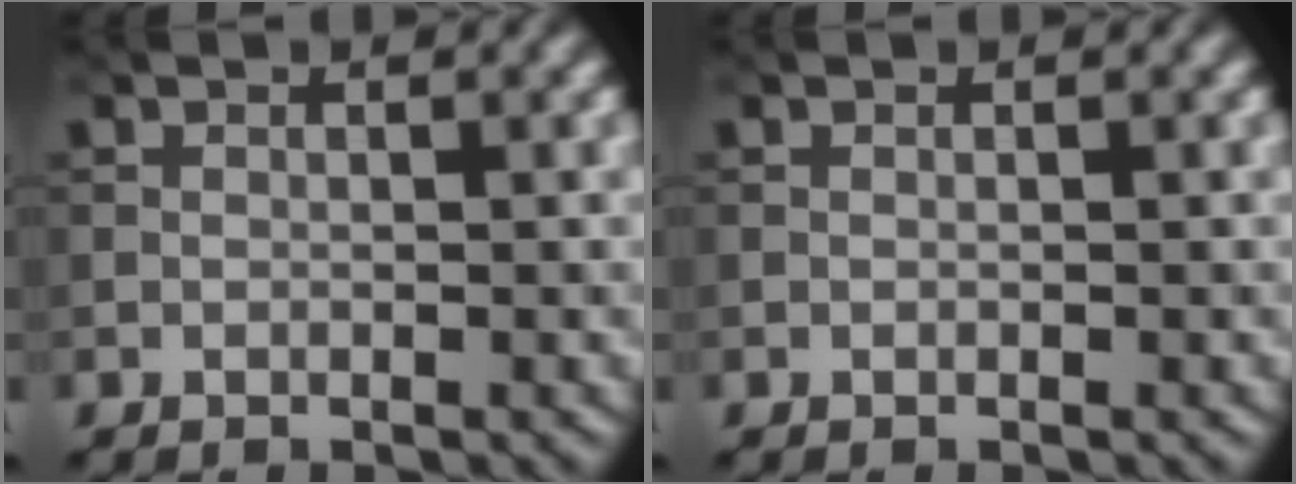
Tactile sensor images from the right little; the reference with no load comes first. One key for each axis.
{"total": 0.0}